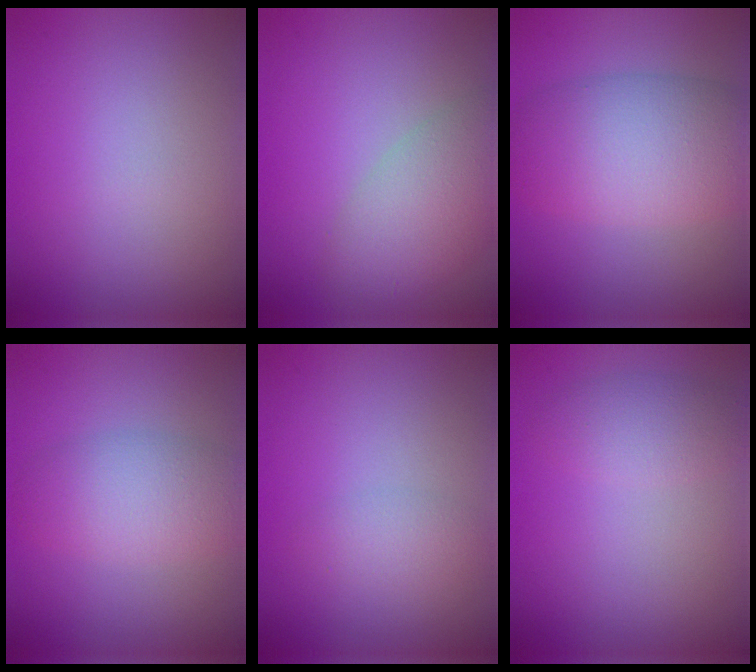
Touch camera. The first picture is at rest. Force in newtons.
{"total": 5.0, "press": 5.0, "slide": 0.4}
{"total": 7.4, "press": 7.4, "slide": 0.5}
{"total": 4.4, "press": 4.4, "slide": 0.2}
{"total": 1.6, "press": 1.5, "slide": 0.2}
{"total": 2.3, "press": 2.3, "slide": 0.0}